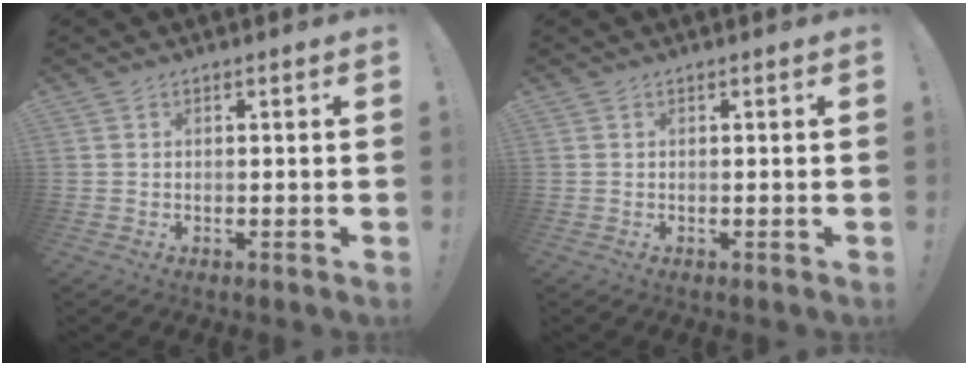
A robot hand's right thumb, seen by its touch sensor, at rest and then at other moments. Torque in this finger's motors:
{"motor_torque": [0.00, 0.00, 0.00, 0.00, 0.00]}